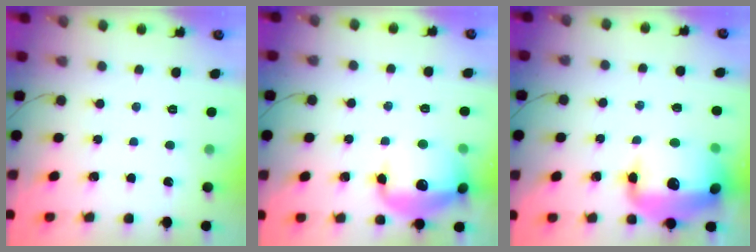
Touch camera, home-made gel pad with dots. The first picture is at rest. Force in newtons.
{"total": 17.1, "press": 17.1, "slide": 1.3}
{"total": 22.1, "press": 20.7, "slide": 7.7}